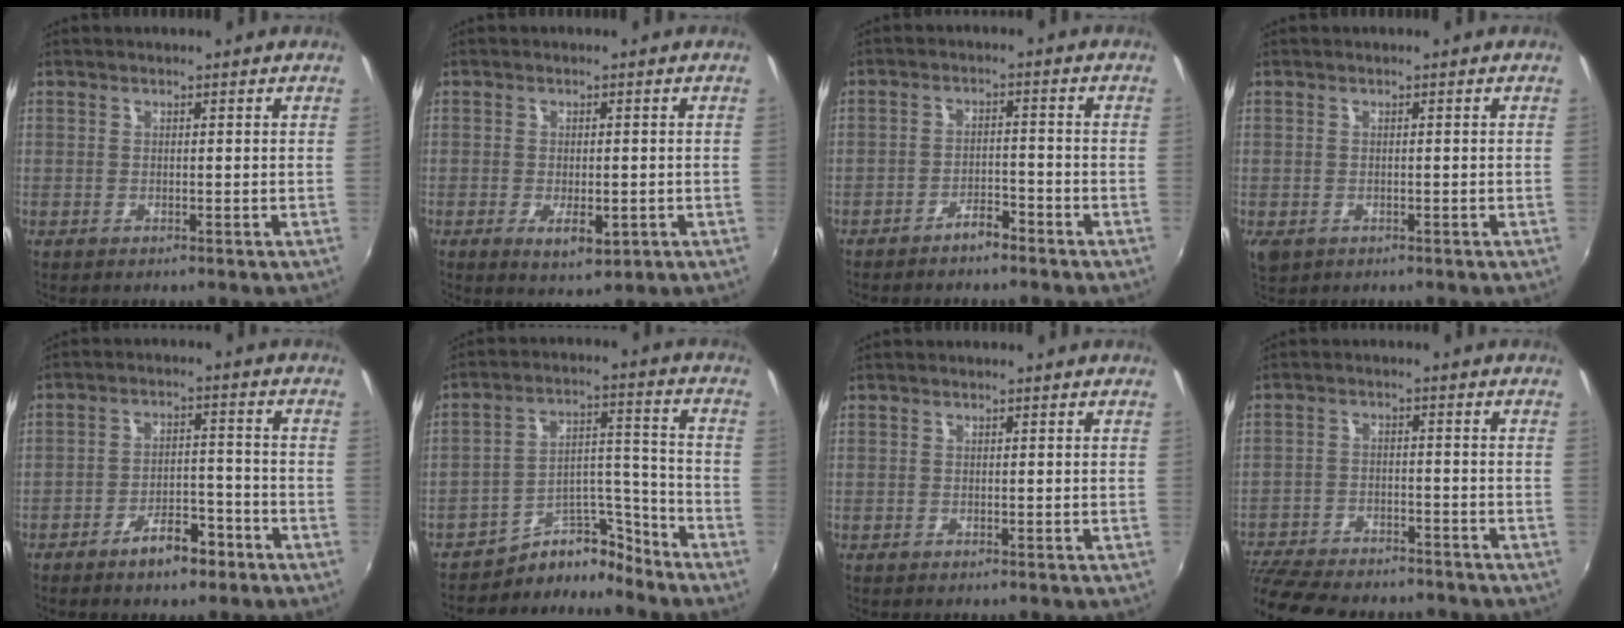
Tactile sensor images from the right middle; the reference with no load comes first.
{"total": 4.5, "force": [-1.5, 2.1, 3.8], "torque": [-0.071, -0.013, -0.020]}
{"total": 3.3, "force": [-2.9, 0.9, 1.4], "torque": [-0.039, 0.005, -0.046]}
{"total": 2.6, "force": [-0.9, 1.9, 1.5], "torque": [-0.030, -0.009, -0.012]}
{"total": 6.8, "force": [-4.8, 2.8, 4.0], "torque": [-0.075, 0.010, -0.067]}
{"total": 9.3, "force": [-8.7, 3.2, 0.7], "torque": [-0.005, 0.063, -0.148]}
{"total": 0.0}
{"total": 17.5, "force": [-14.8, 5.6, 7.5], "torque": [-0.176, -0.025, -0.230]}